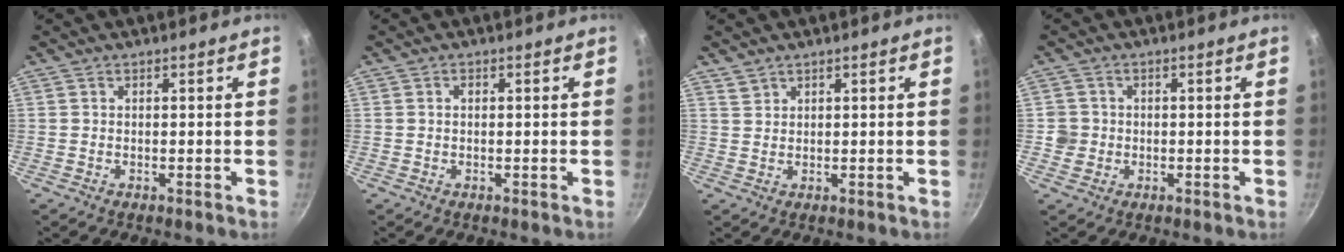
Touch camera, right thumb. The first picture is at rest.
{"total": 0.5, "force": [0.0, 0.4, 0.4], "torque": [-0.003, 0.002, -0.001]}
{"total": 1.5, "force": [1.3, 0.7, 0.1], "torque": [0.010, -0.006, 0.022]}
{"total": 3.0, "force": [-0.3, 2.9, 0.4], "torque": [0.012, 0.007, -0.006]}